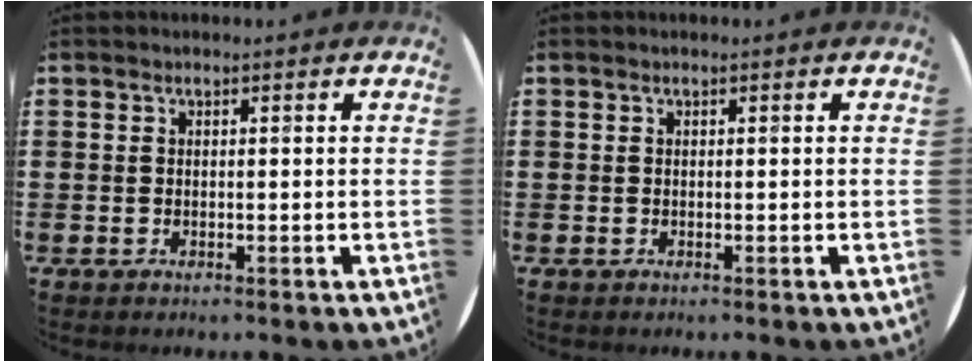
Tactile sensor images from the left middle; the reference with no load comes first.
{"total": 0.0}